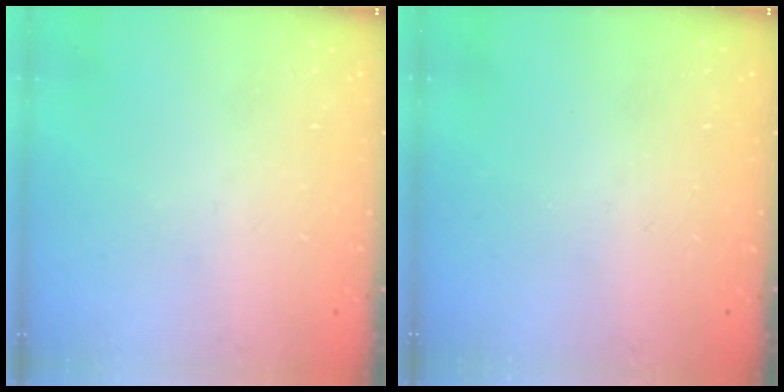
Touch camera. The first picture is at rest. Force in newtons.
{"total": 0.0}